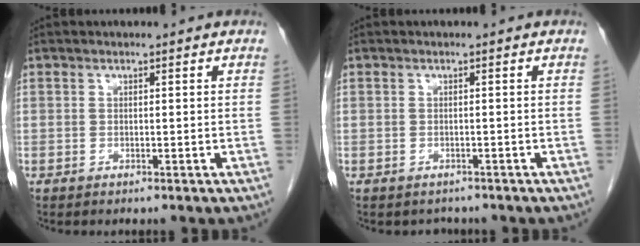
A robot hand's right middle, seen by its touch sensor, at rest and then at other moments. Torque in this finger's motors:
{"motor_torque": [-0.10, 0.11, -0.04, -0.01]}